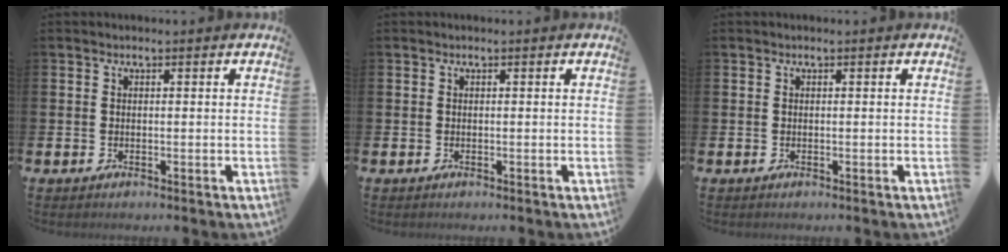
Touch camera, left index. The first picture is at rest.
{"total": 0.0}
{"total": 0.0}